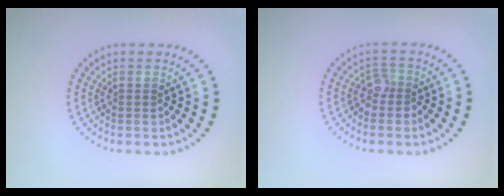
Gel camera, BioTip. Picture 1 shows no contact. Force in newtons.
{"total": 1.6, "press": 1.3, "slide": 0.9}